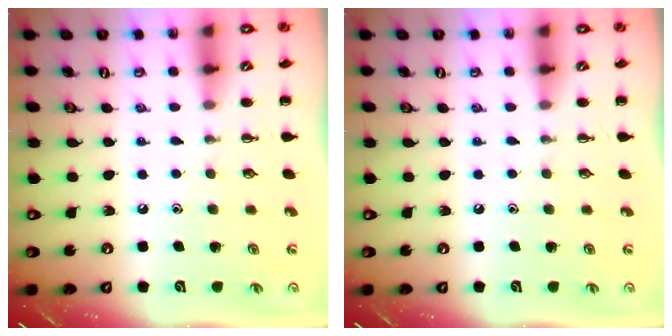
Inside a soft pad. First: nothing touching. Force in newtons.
{"total": 0.0}